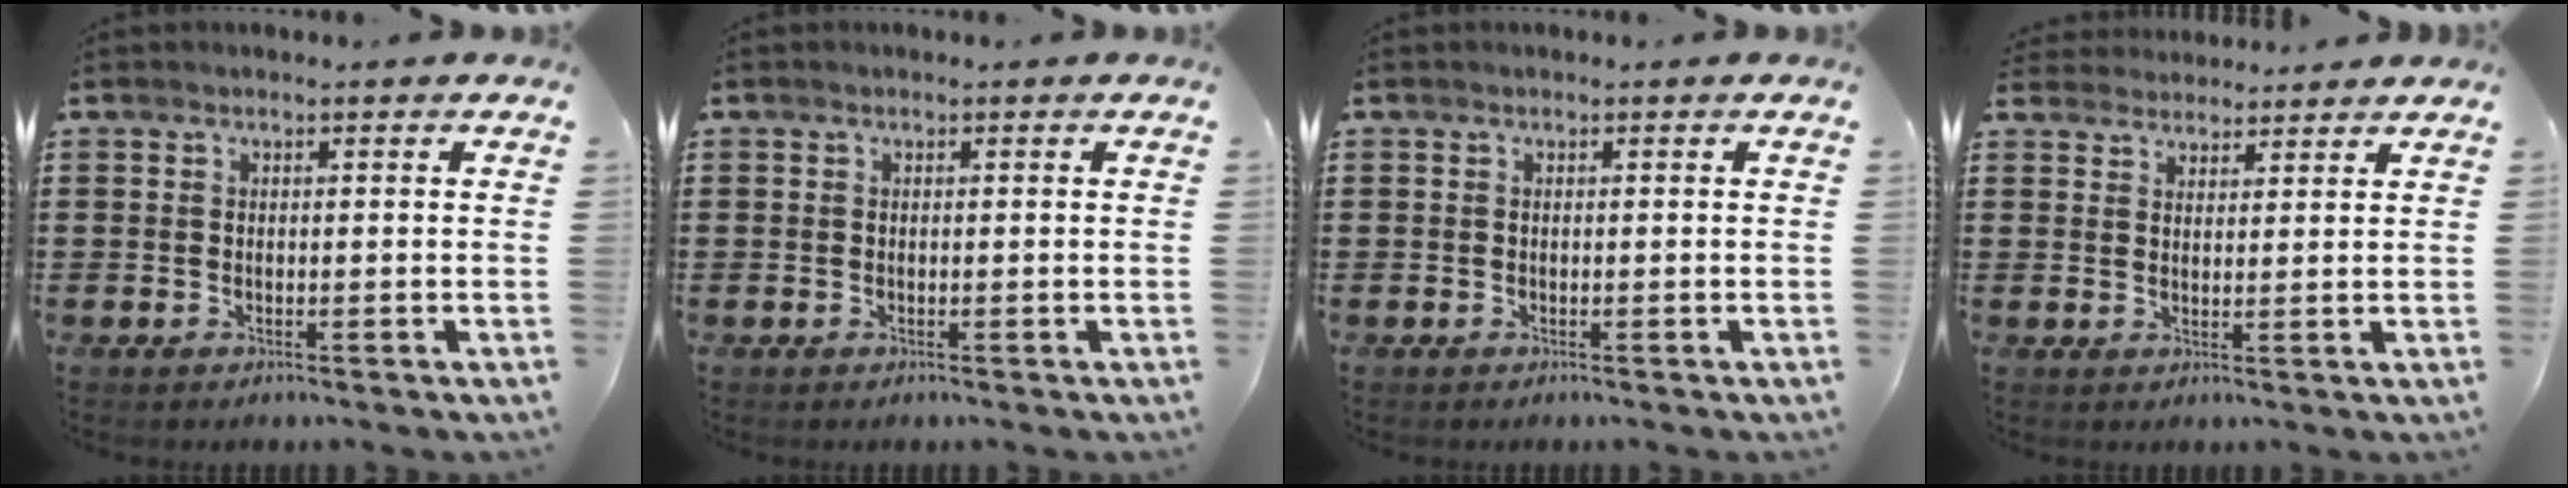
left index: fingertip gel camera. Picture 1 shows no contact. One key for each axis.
{"total": 0.0}
{"total": 0.0}
{"total": 2.7, "fx": 2.7, "fy": 0.2, "fz": -0.3, "tx": -0.003, "ty": -0.006, "tz": 0.051}